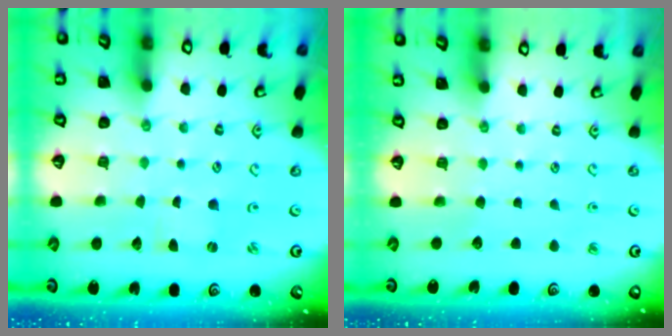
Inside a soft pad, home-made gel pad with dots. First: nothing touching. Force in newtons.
{"total": 0.0}